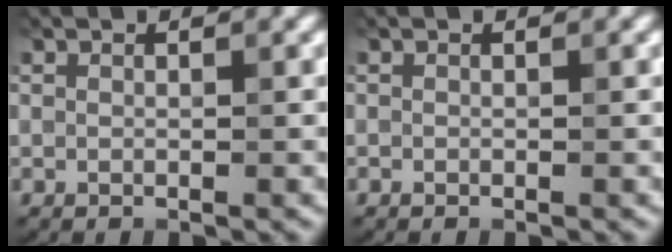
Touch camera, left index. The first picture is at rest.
{"total": 0.0}